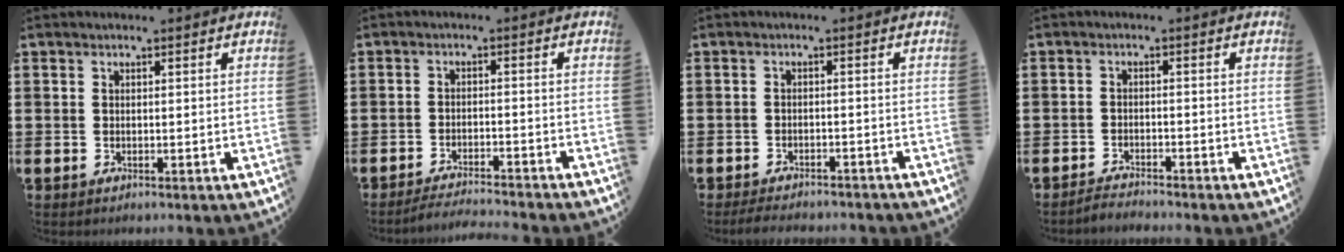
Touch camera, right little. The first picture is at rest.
{"total": 2.5, "force": [-2.4, -0.3, 0.4], "torque": [-0.007, 0.002, -0.050]}
{"total": 2.0, "force": [-2.0, 0.1, 0.3], "torque": [-0.008, 0.004, -0.042]}
{"total": 1.8, "force": [-1.8, -0.1, 0.0], "torque": [-0.003, 0.004, -0.038]}